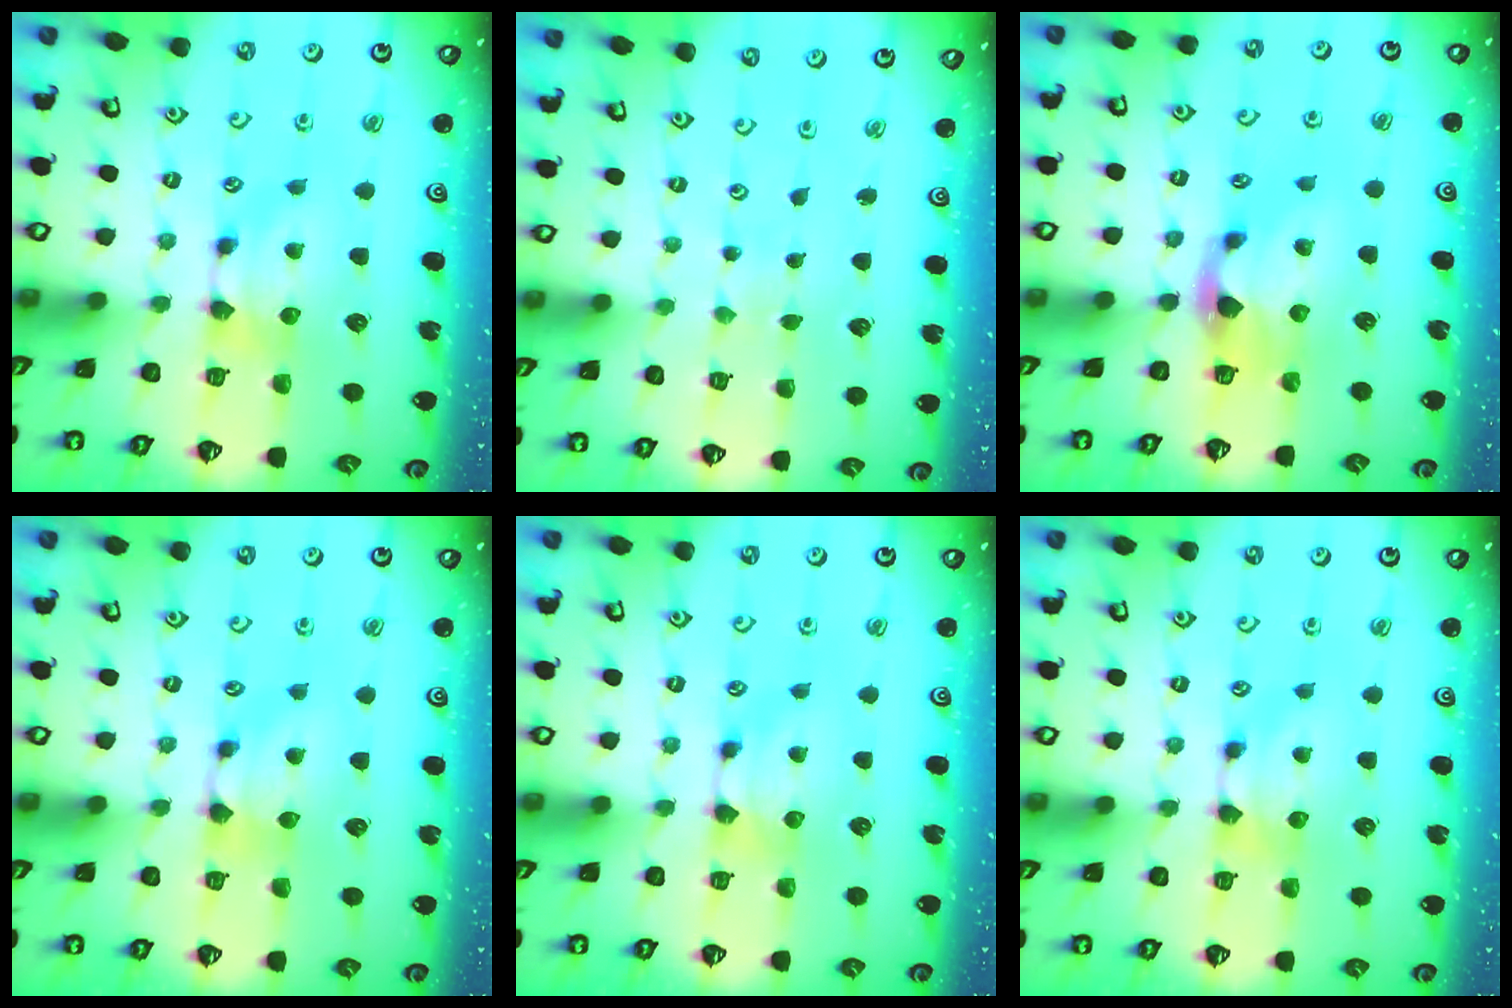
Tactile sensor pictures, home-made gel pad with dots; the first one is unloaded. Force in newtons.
{"total": 5.2, "press": 5.2, "slide": 0.4}
{"total": 2.2, "press": 1.8, "slide": 1.3}
{"total": 0.6, "press": 0.3, "slide": 0.5}
{"total": 0.0}
{"total": 0.0}